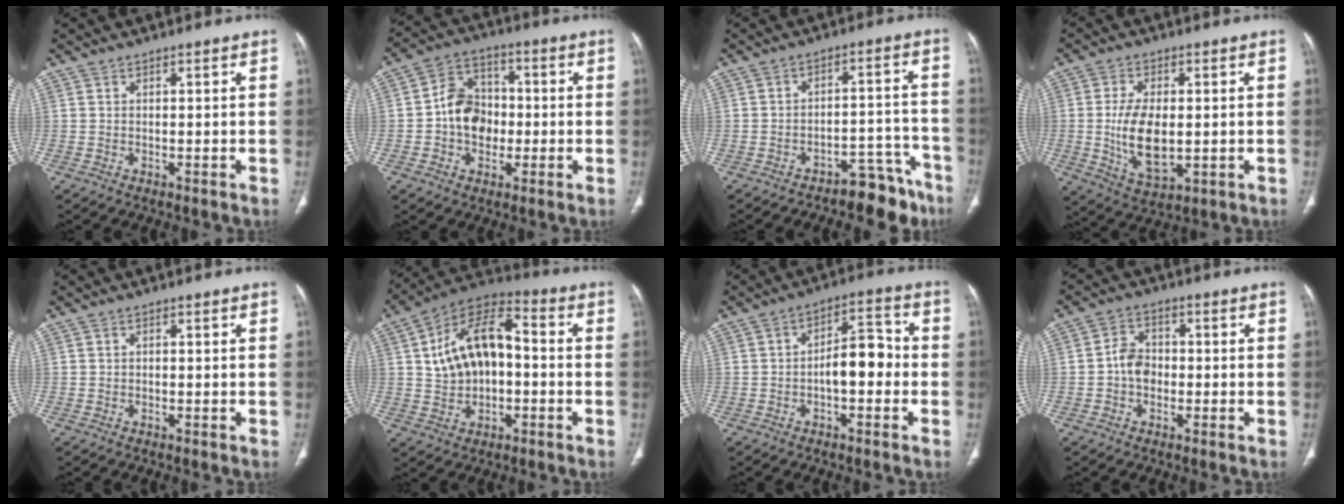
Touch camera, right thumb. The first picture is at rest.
{"total": 10.0, "force": [-1.0, 8.1, 5.8], "torque": [-0.068, 0.029, -0.026]}
{"total": 9.6, "force": [-7.8, 4.3, 3.6], "torque": [-0.011, 0.090, -0.112]}
{"total": 11.1, "force": [-0.6, 5.9, 9.4], "torque": [-0.171, -0.013, 0.001]}
{"total": 0.0}
{"total": 15.2, "force": [1.0, 9.4, 11.9], "torque": [-0.187, 0.035, 0.009]}
{"total": 8.1, "force": [-1.3, 4.1, 6.9], "torque": [-0.088, 0.035, -0.027]}
{"total": 5.0, "force": [-0.9, 3.9, 2.9], "torque": [-0.036, 0.016, -0.025]}